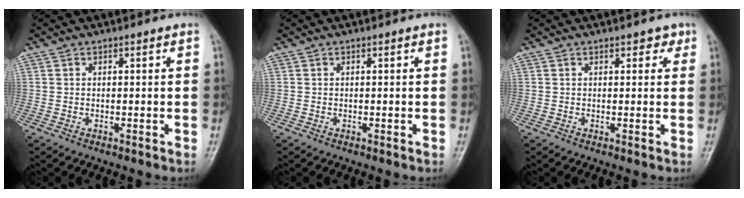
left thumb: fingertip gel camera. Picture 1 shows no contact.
{"total": 0.0}
{"total": 1.9, "force": [1.2, 1.2, 0.9], "torque": [0.006, -0.003, 0.010]}